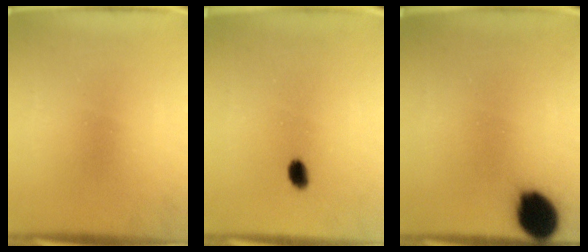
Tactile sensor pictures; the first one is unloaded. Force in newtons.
{"total": 2.4}
{"total": 11.4}